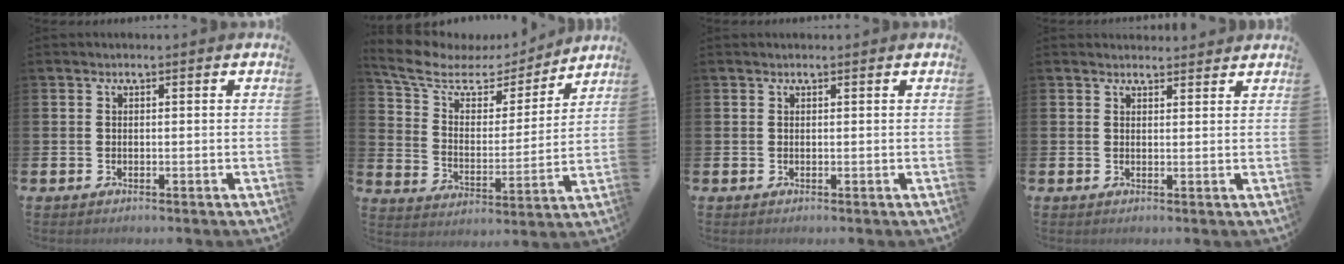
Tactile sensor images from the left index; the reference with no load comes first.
{"total": 7.8, "force": [6.0, 4.1, 2.7], "torque": [-0.094, -0.035, 0.102]}
{"total": 0.0}
{"total": 1.9, "force": [1.8, 0.4, -0.1], "torque": [0.009, -0.007, 0.032]}